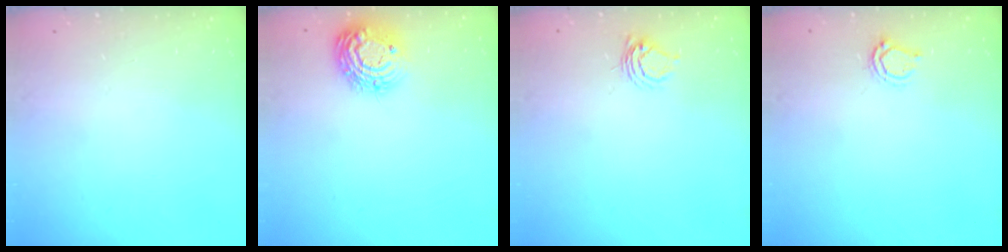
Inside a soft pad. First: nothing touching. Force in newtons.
{"total": 11.9, "press": 11.9, "slide": 0.8}
{"total": 6.6, "press": 6.6, "slide": 0.7}
{"total": 4.7, "press": 4.7, "slide": 0.6}